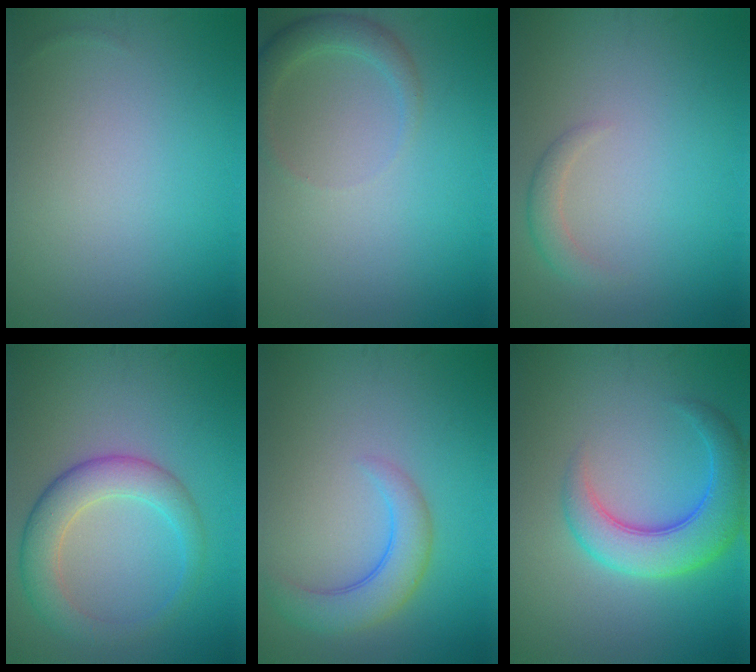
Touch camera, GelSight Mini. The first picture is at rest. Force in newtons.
{"total": 2.2, "press": 2.2, "slide": 0.2}
{"total": 1.5, "press": 1.5, "slide": 0.1}
{"total": 4.7, "press": 4.7, "slide": 0.1}
{"total": 3.8, "press": 3.7, "slide": 0.4}
{"total": 5.9, "press": 5.9, "slide": 0.2}